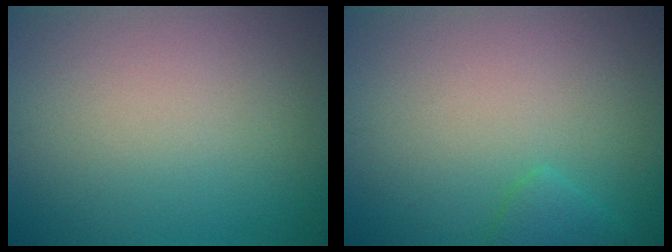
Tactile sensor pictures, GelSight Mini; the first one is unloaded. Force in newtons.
{"total": 1.4, "press": 1.4, "slide": 0.1}